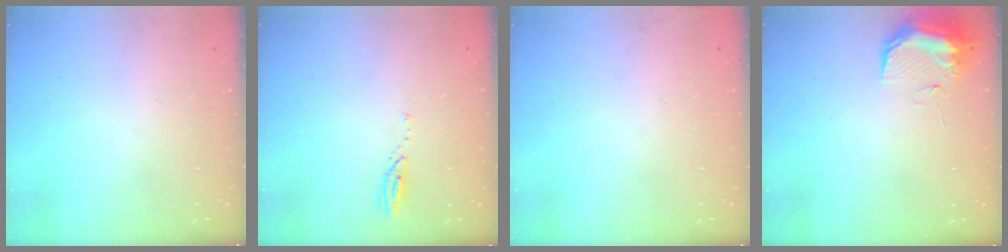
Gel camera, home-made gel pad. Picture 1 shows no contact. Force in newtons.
{"total": 4.0, "press": 4.0, "slide": 0.4}
{"total": 6.5, "press": 3.9, "slide": 5.2}
{"total": 9.6, "press": 9.6, "slide": 1.2}